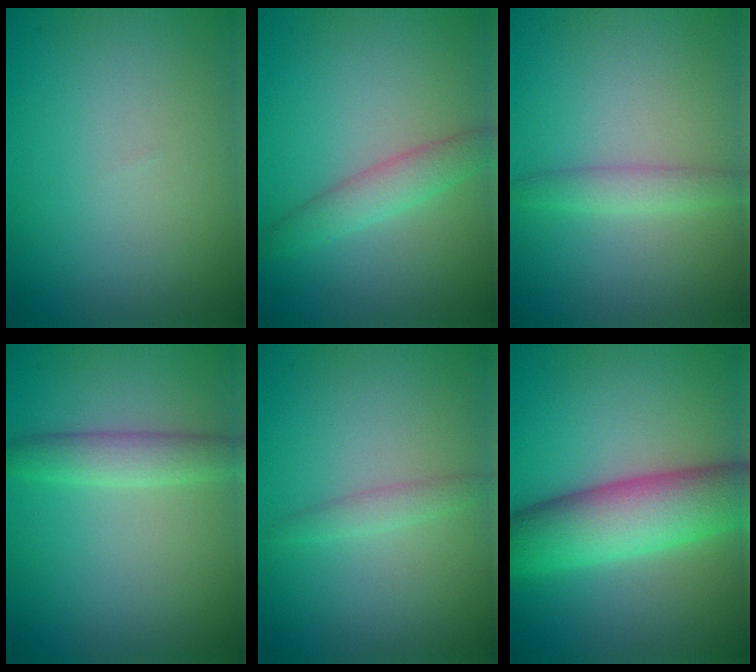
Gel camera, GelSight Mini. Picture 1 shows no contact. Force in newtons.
{"total": 2.7, "press": 2.7, "slide": 0.0}
{"total": 1.8, "press": 1.8, "slide": 0.1}
{"total": 2.7, "press": 2.7, "slide": 0.1}
{"total": 1.4, "press": 1.4, "slide": 0.0}
{"total": 8.6, "press": 8.6, "slide": 0.4}